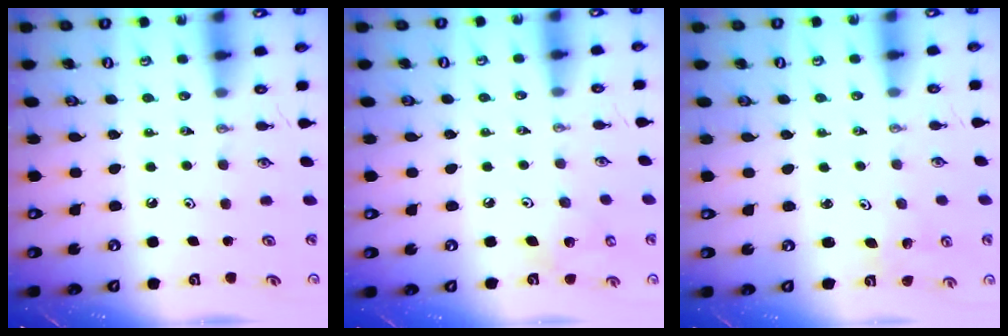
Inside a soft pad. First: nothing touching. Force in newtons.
{"total": 7.9, "press": 7.8, "slide": 1.4}
{"total": 2.0, "press": 2.0, "slide": 0.1}